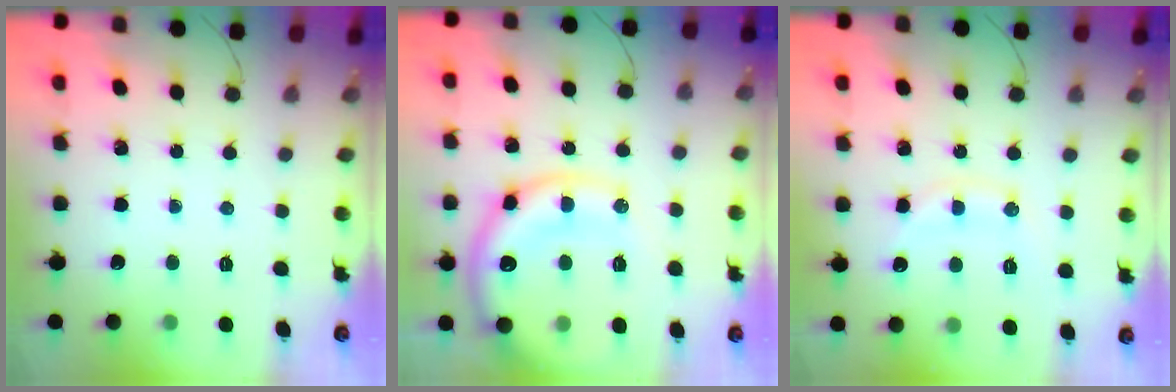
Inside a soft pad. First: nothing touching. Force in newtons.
{"total": 18.3, "press": 18.1, "slide": 2.7}
{"total": 9.7, "press": 9.6, "slide": 0.9}